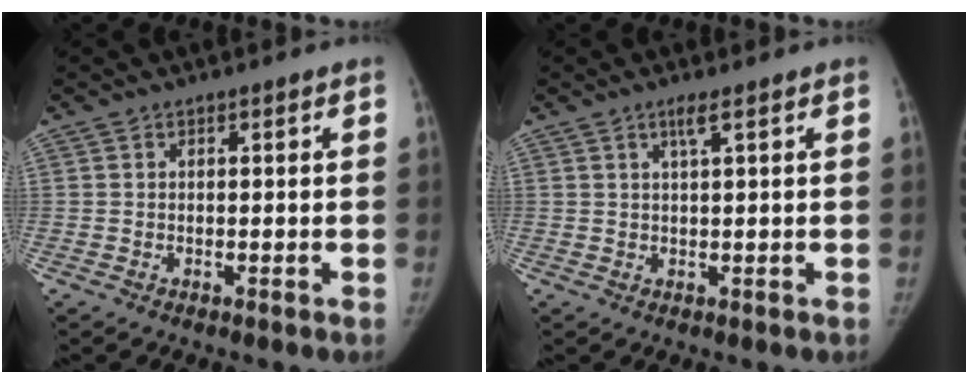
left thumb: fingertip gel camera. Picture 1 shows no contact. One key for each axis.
{"total": 2.1, "fx": 1.2, "fy": 0.1, "fz": 1.8, "tx": -0.041, "ty": -0.003, "tz": 0.025}